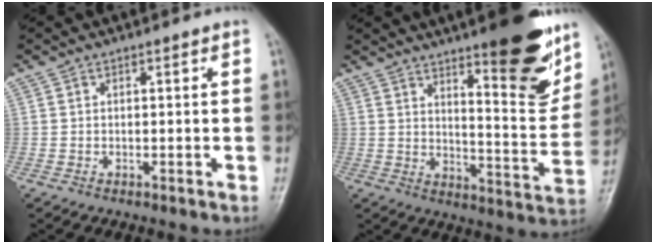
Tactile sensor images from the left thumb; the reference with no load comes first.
{"total": 17.5, "force": [11.1, 4.5, 12.8], "torque": [-0.128, -0.073, 0.163]}